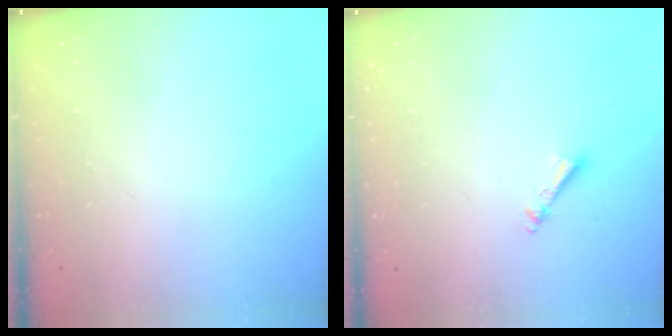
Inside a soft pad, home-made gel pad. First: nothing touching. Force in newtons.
{"total": 3.3, "press": 3.3, "slide": 0.1}